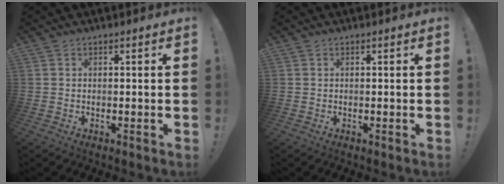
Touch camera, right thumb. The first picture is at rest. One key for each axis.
{"total": 0.0}